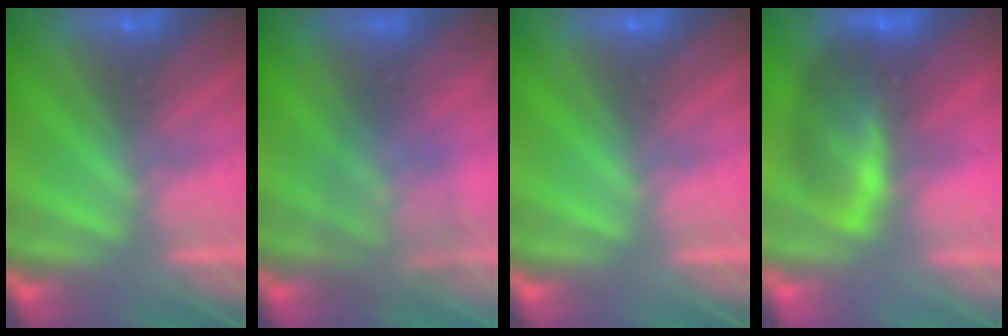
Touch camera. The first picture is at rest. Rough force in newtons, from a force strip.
{"total": 1.3}
{"total": 0.0}
{"total": 7.8}